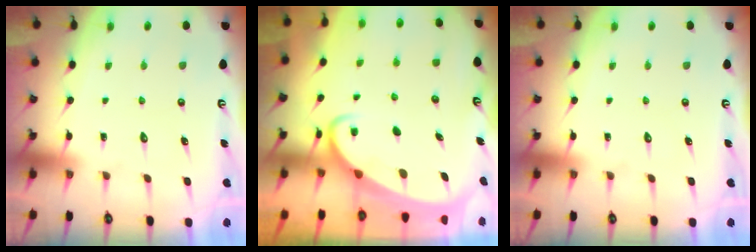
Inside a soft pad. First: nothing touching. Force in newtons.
{"total": 3.0, "press": 3.0, "slide": 0.4}
{"total": 0.0}